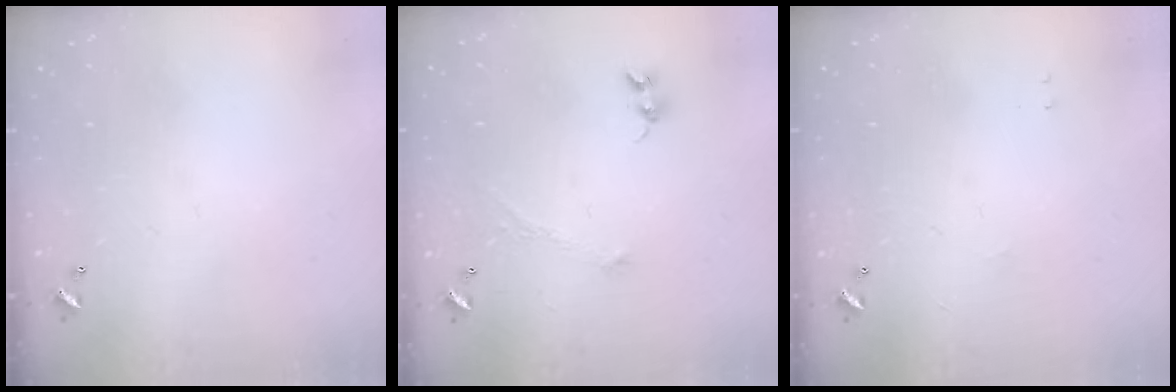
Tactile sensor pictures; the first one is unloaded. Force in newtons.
{"total": 1.2, "press": 1.2, "slide": 0.1}
{"total": 0.9, "press": 0.8, "slide": 0.5}